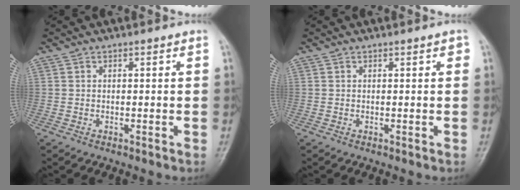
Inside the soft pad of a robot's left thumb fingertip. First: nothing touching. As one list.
[{"total": 0.5, "force": [0.2, 0.1, 0.5], "torque": [-0.004, 0.003, -0.001]}]